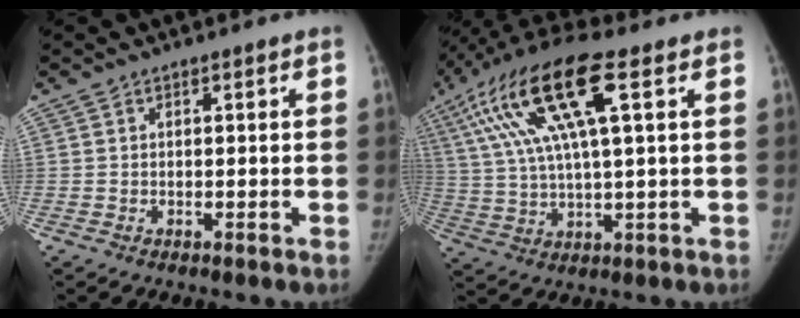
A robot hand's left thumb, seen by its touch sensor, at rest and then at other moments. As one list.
[{"total": 19.0, "force": [7.1, 4.8, 16.9], "torque": [-0.362, 0.016, 0.127]}]